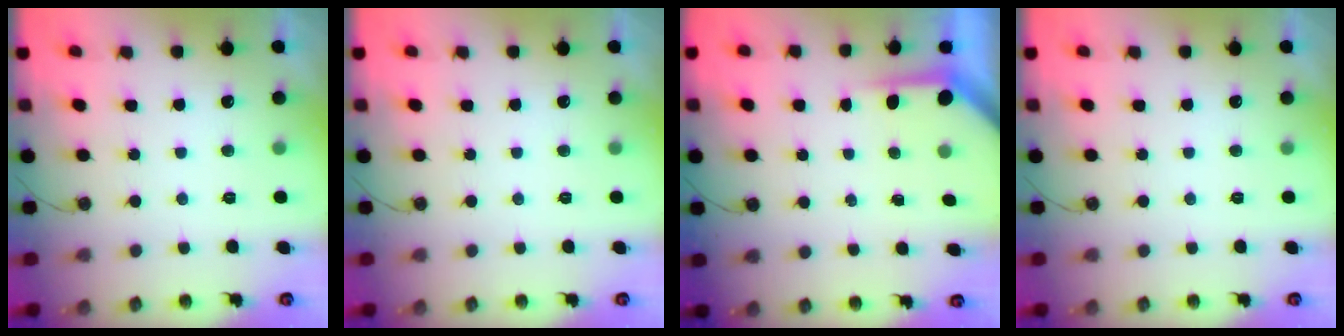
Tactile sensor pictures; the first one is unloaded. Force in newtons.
{"total": 0.0}
{"total": 3.8, "press": 3.8, "slide": 0.4}
{"total": 0.0}